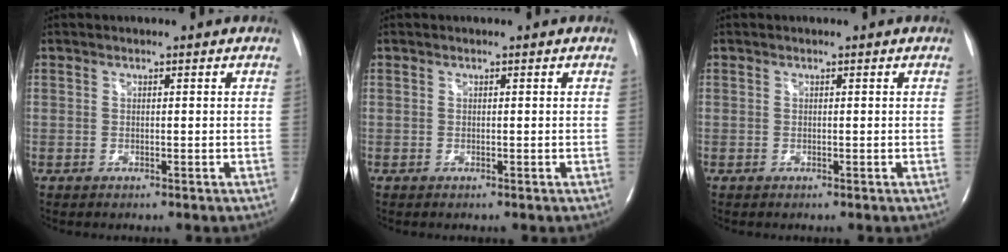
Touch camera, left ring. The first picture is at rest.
{"total": 0.0}
{"total": 0.0}